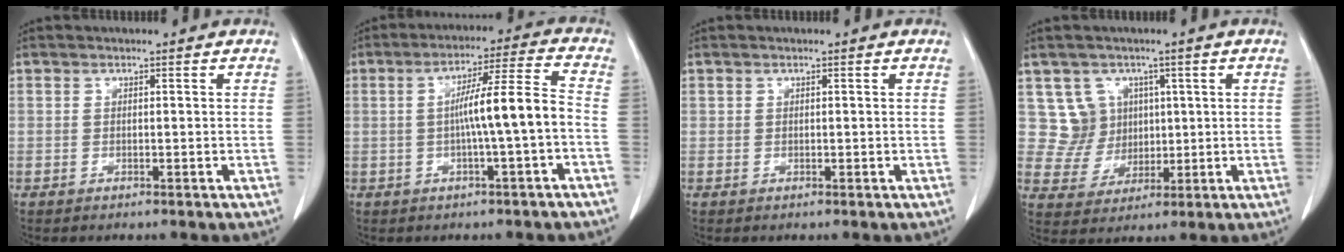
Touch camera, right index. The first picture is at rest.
{"total": 8.8, "force": [-1.4, -0.6, 8.7], "torque": [-0.145, 0.018, -0.022]}
{"total": 0.0}
{"total": 6.3, "force": [2.2, 5.9, 0.0], "torque": [0.001, 0.018, 0.049]}